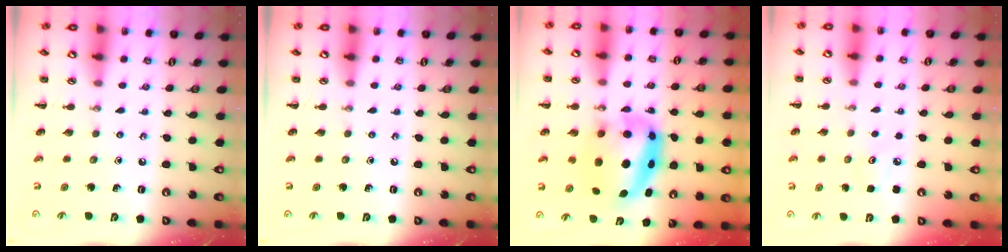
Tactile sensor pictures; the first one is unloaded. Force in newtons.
{"total": 0.0}
{"total": 10.4, "press": 10.0, "slide": 2.8}
{"total": 3.1, "press": 2.9, "slide": 0.9}